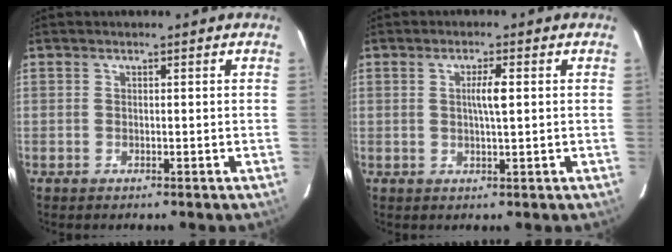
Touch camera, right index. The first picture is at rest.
{"total": 3.0, "force": [0.4, 0.1, 3.0], "torque": [-0.054, 0.000, 0.007]}